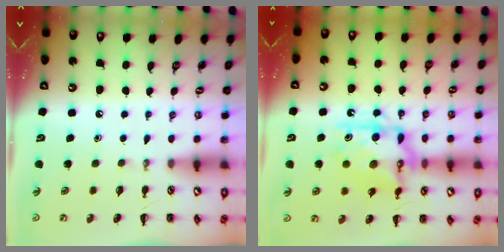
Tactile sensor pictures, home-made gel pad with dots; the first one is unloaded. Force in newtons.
{"total": 14.0, "press": 14.0, "slide": 0.5}